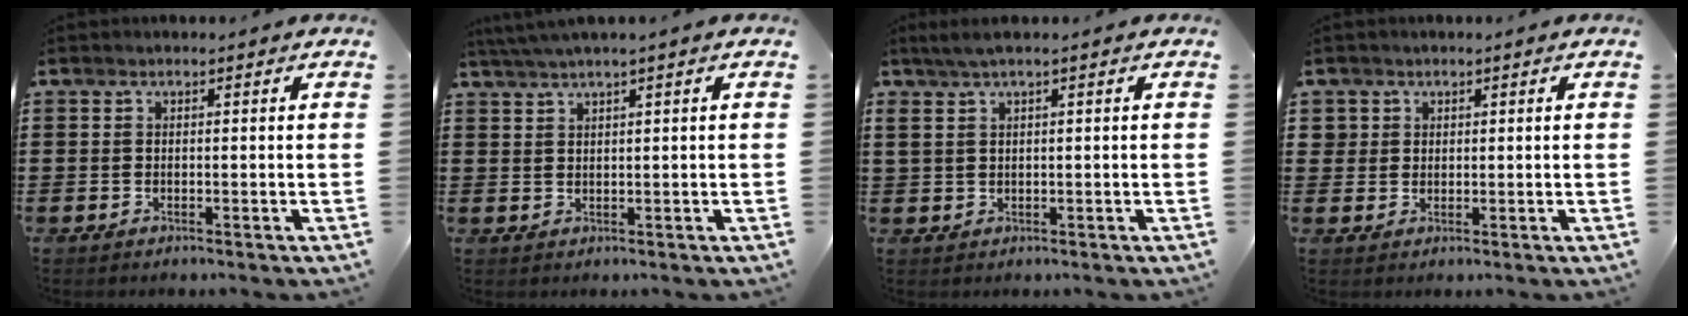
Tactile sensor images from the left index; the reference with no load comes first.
{"total": 2.0, "force": [1.4, -0.4, 1.4], "torque": [-0.028, -0.001, 0.026]}
{"total": 2.2, "force": [0.8, 0.3, 2.0], "torque": [-0.038, 0.002, 0.014]}
{"total": 2.0, "force": [0.9, 1.8, 0.1], "torque": [-0.011, 0.008, 0.016]}